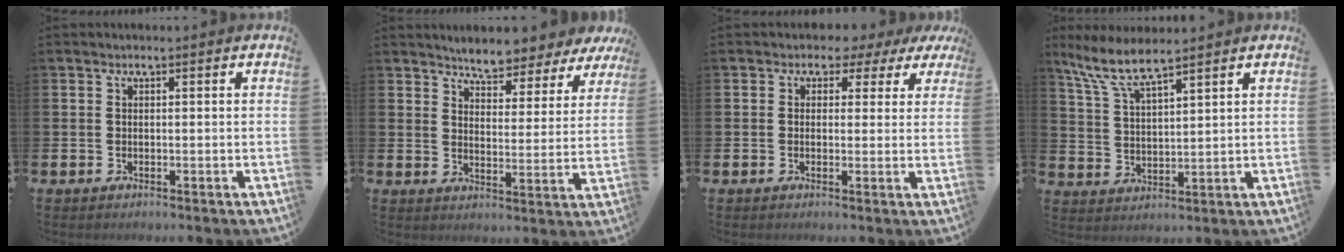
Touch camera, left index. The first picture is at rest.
{"total": 5.2, "force": [5.1, 0.8, 0.4], "torque": [-0.029, -0.036, 0.087]}
{"total": 2.2, "force": [1.0, 1.9, 0.6], "torque": [-0.012, -0.001, 0.009]}
{"total": 6.6, "force": [5.8, 0.8, 3.1], "torque": [-0.081, -0.022, 0.102]}